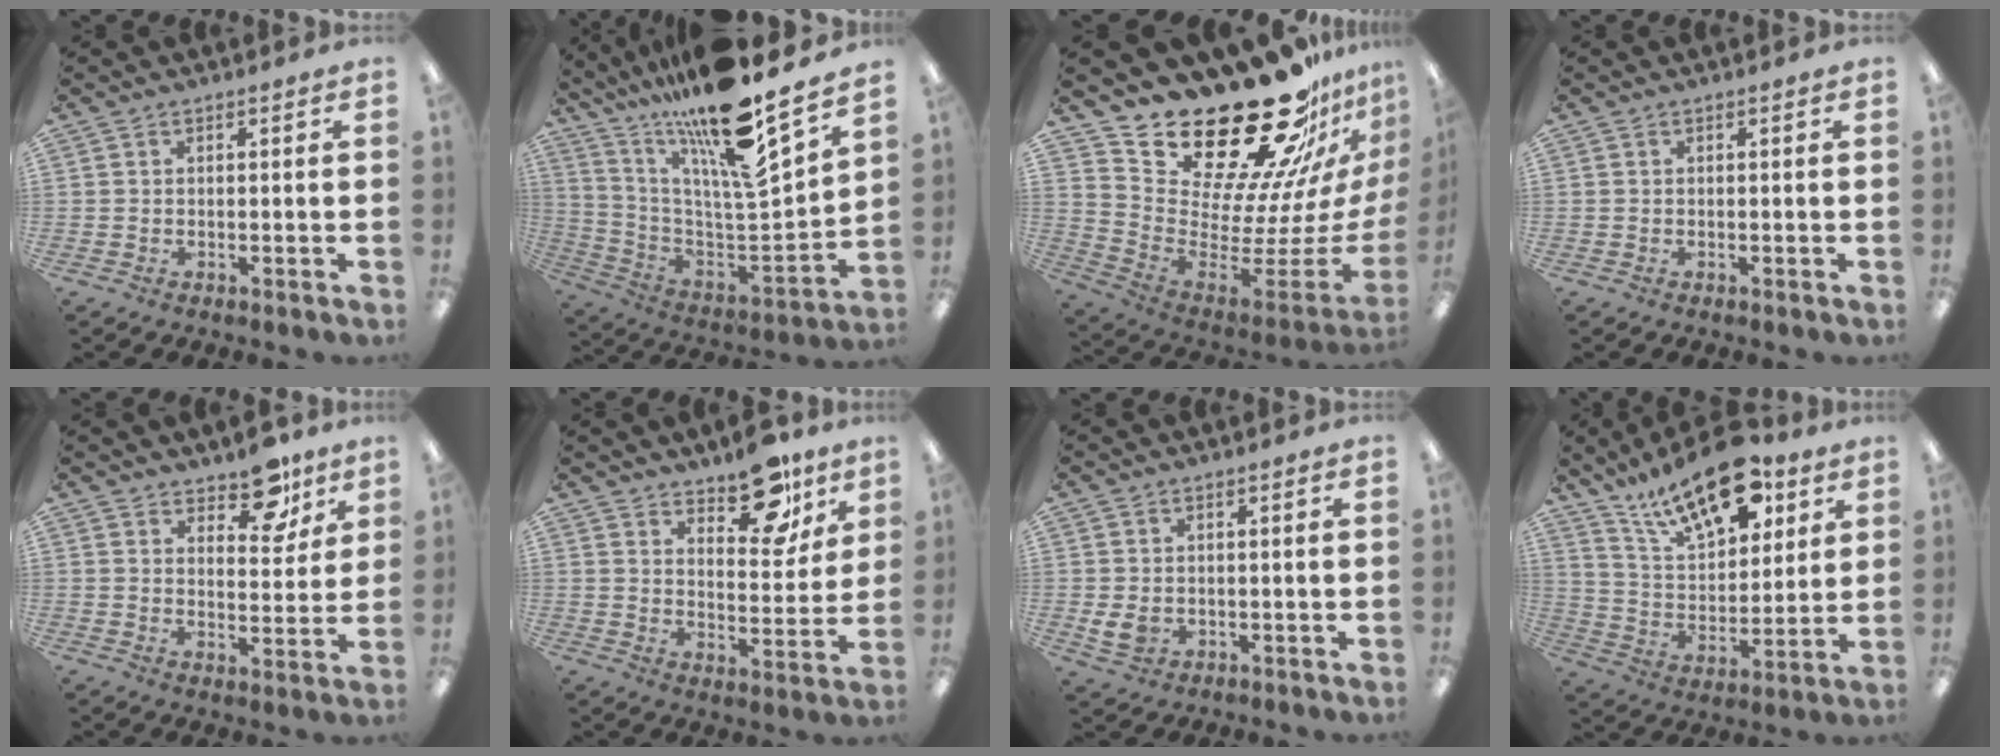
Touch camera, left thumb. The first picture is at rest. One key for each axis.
{"total": 19.6, "fx": 15.0, "fy": 2.1, "fz": 12.4, "tx": -0.203, "ty": -0.125, "tz": 0.240}
{"total": 30.3, "fx": 23.7, "fy": 11.5, "fz": 15.0, "tx": -0.194, "ty": -0.205, "tz": 0.440}
{"total": 0.0}
{"total": 10.1, "fx": 7.8, "fy": 4.7, "fz": 4.4, "tx": -0.047, "ty": -0.049, "tz": 0.137}
{"total": 13.4, "fx": 10.3, "fy": 5.9, "fz": 6.3, "tx": -0.068, "ty": -0.069, "tz": 0.179}
{"total": 4.5, "fx": 1.0, "fy": 3.7, "fz": 2.5, "tx": -0.043, "ty": -0.009, "tz": 0.017}
{"total": 19.7, "fx": 12.9, "fy": 9.0, "fz": 11.9, "tx": -0.190, "ty": -0.064, "tz": 0.223}